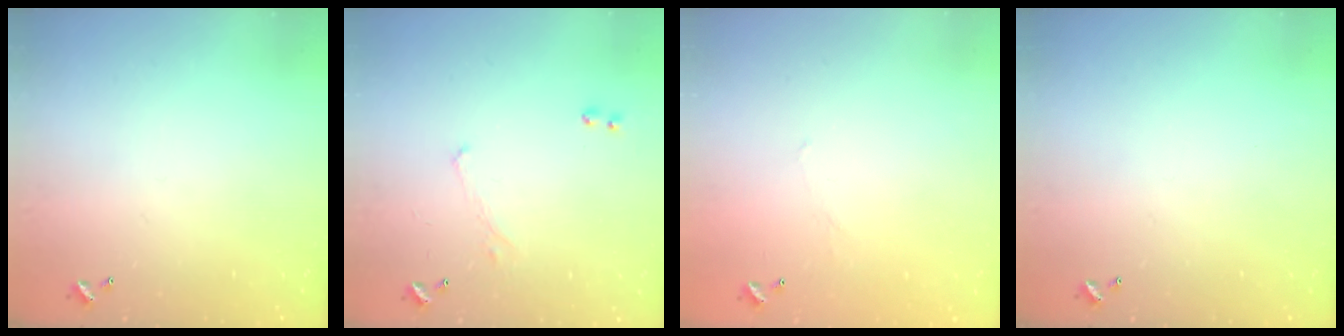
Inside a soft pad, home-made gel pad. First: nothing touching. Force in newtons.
{"total": 1.6, "press": 1.5, "slide": 0.6}
{"total": 6.0, "press": 6.0, "slide": 0.9}
{"total": 0.0}